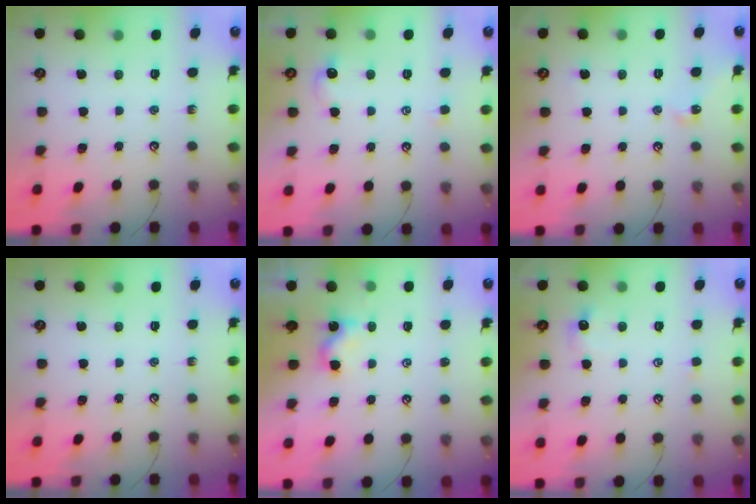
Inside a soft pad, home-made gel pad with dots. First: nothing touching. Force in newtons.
{"total": 1.3, "press": 1.2, "slide": 0.5}
{"total": 3.0, "press": 2.9, "slide": 0.5}
{"total": 0.0}
{"total": 1.2, "press": 1.2, "slide": 0.2}
{"total": 0.6, "press": 0.2, "slide": 0.6}